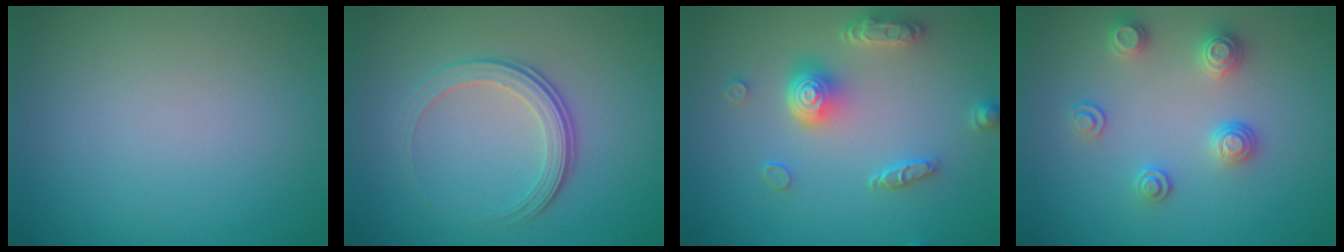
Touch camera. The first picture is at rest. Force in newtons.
{"total": 3.7, "press": 2.6, "slide": 2.6}
{"total": 4.7, "press": 3.6, "slide": 3.0}
{"total": 2.6, "press": 2.6, "slide": 0.4}